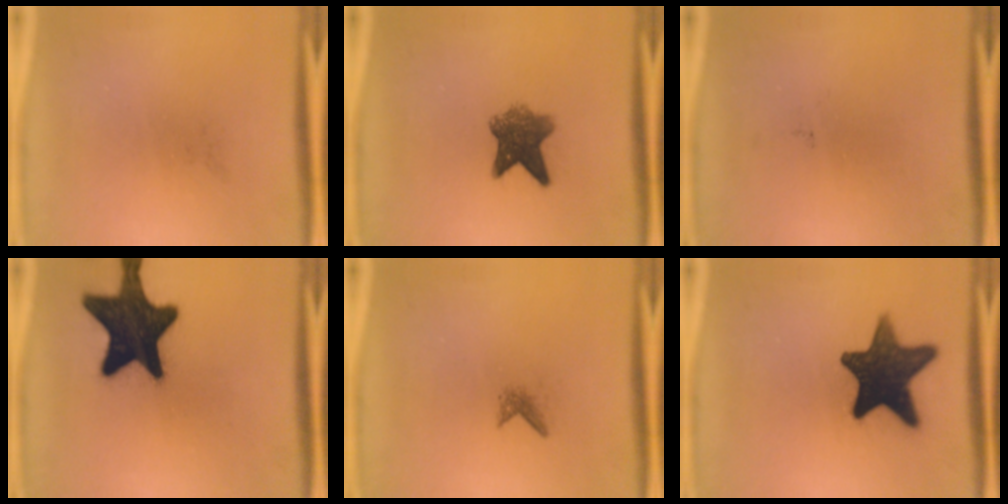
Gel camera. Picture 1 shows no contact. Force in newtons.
{"total": 6.8}
{"total": 0.0}
{"total": 18.5}
{"total": 1.1}
{"total": 15.6}